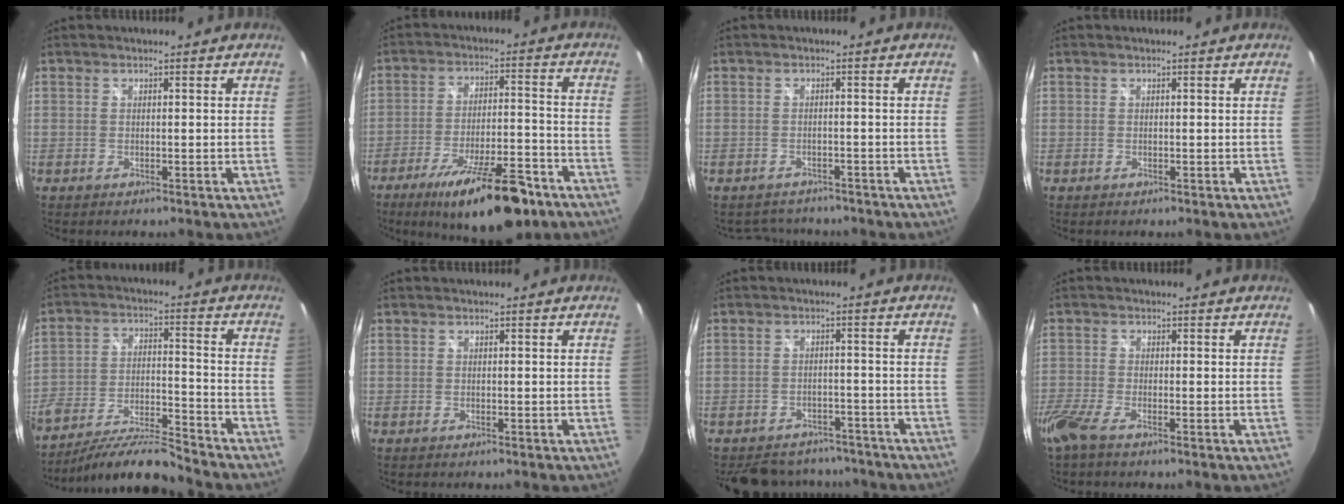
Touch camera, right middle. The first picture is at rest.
{"total": 18.7, "force": [-12.8, 5.4, 12.5], "torque": [-0.210, -0.020, -0.188]}
{"total": 4.9, "force": [-4.3, 2.2, 0.6], "torque": [-0.017, 0.000, -0.060]}
{"total": 0.0}
{"total": 12.8, "force": [-11.7, 0.8, 5.2], "torque": [-0.105, -0.021, -0.209]}
{"total": 0.0}
{"total": 13.1, "force": [-11.0, 5.9, 3.8], "torque": [-0.094, 0.020, -0.142]}
{"total": 4.7, "force": [-3.4, 0.6, 3.2], "torque": [-0.081, -0.018, -0.072]}